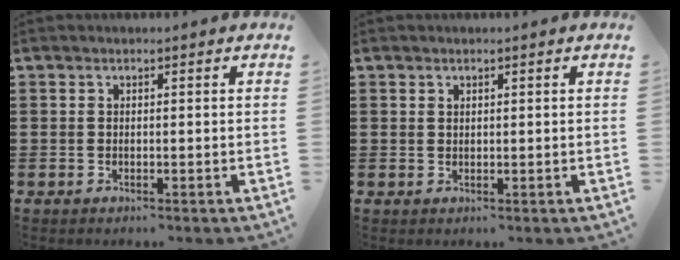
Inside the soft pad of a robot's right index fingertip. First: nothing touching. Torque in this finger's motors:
{"motor_torque": [-0.16, 0.50, -0.02, -0.01]}